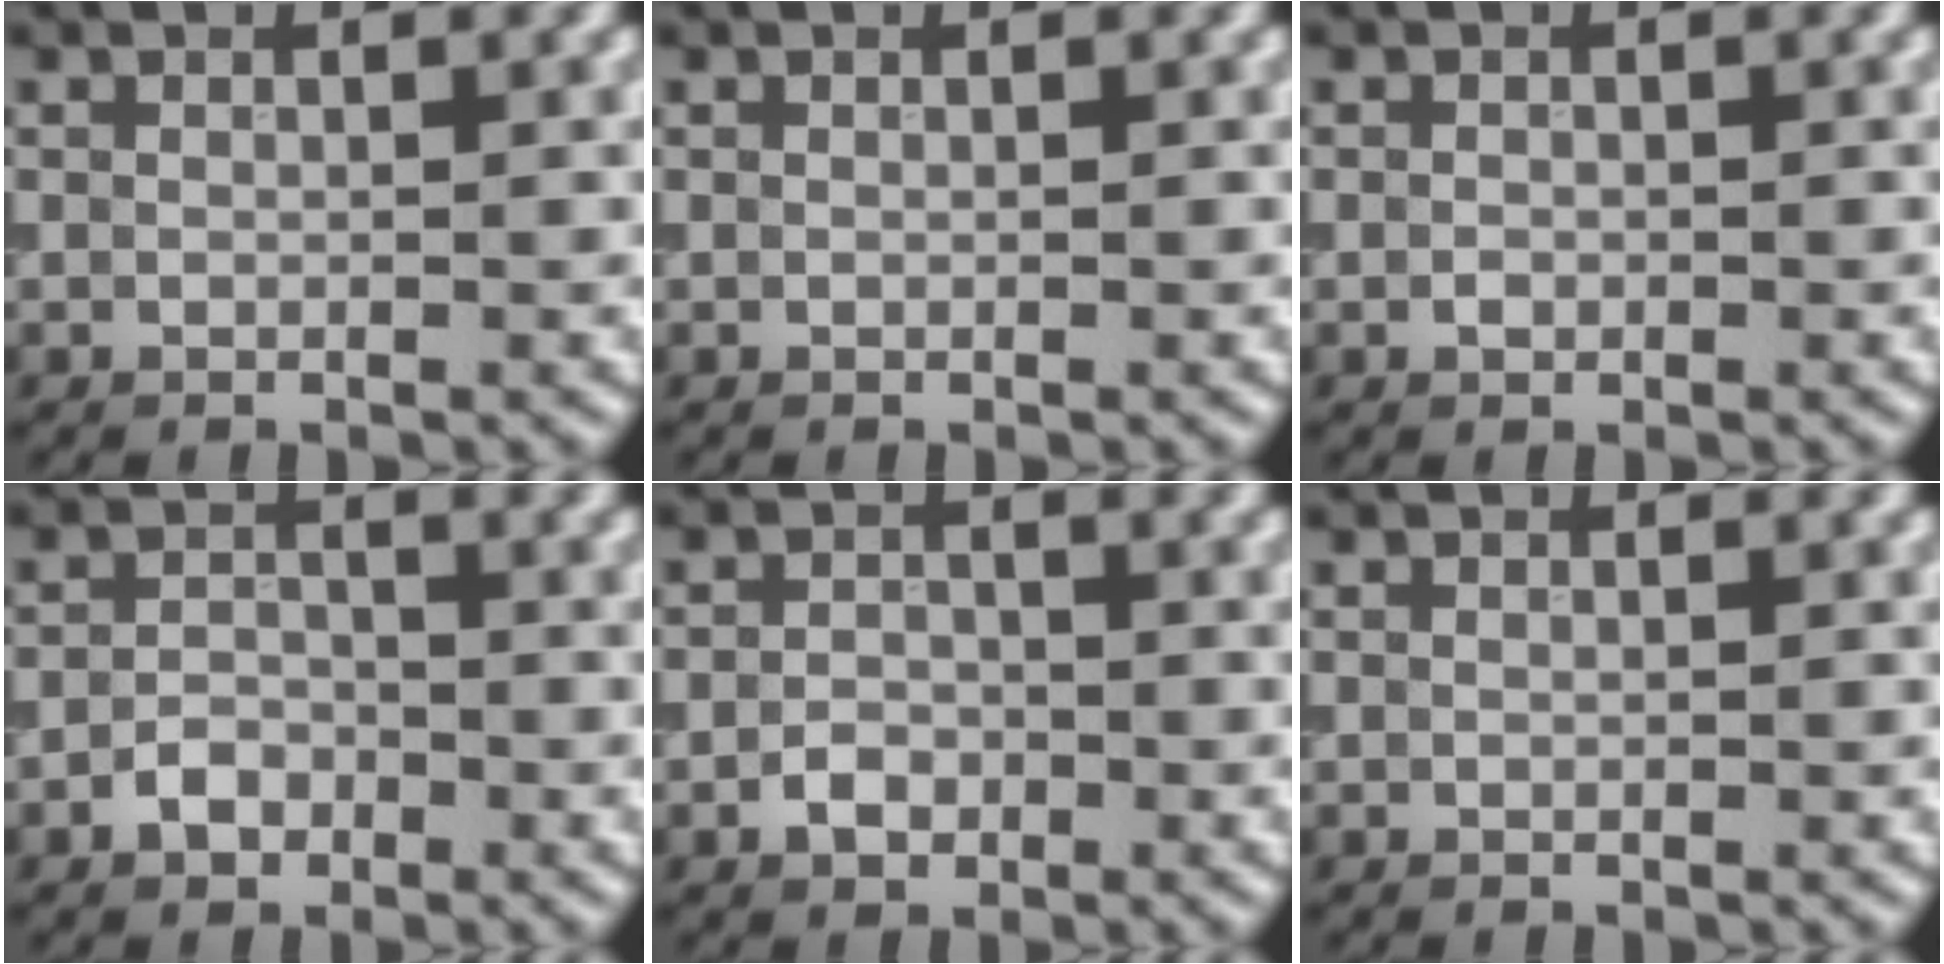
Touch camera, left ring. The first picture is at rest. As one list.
[{"total": 0.0}, {"total": 0.6, "force": [-0.2, 0.5, 0.4], "torque": [-0.004, -0.001, -0.005]}, {"total": 2.2, "force": [-1.3, 1.5, 0.9], "torque": [-0.014, 0.005, -0.028]}, {"total": 1.9, "force": [-0.9, 1.4, 1.0], "torque": [-0.013, 0.003, -0.021]}, {"total": 0.0}]